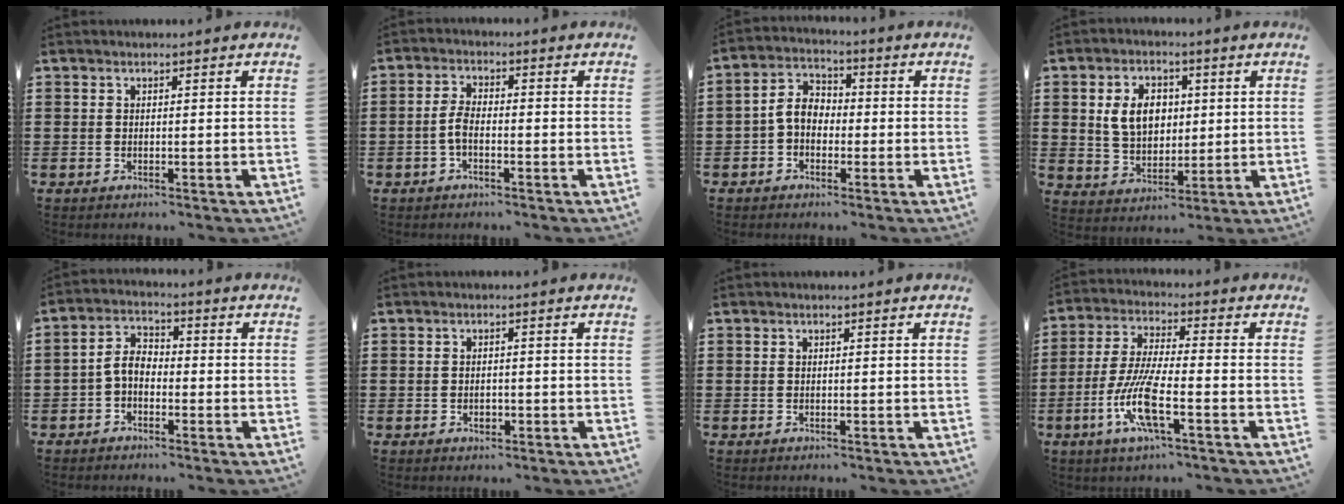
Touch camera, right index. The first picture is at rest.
{"total": 3.5, "force": [-1.1, 1.4, 3.0], "torque": [-0.084, -0.005, -0.031]}
{"total": 4.6, "force": [-0.9, 3.3, 3.2], "torque": [-0.080, 0.009, -0.023]}
{"total": 7.1, "force": [1.4, 5.2, 4.7], "torque": [-0.106, 0.013, 0.021]}
{"total": 3.8, "force": [-1.3, 2.3, 2.8], "torque": [-0.076, 0.003, -0.033]}
{"total": 1.3, "force": [-0.5, 0.9, 0.8], "torque": [-0.016, 0.000, -0.009]}
{"total": 0.0}
{"total": 9.7, "force": [-3.9, 2.1, 8.6], "torque": [-0.193, -0.013, -0.079]}